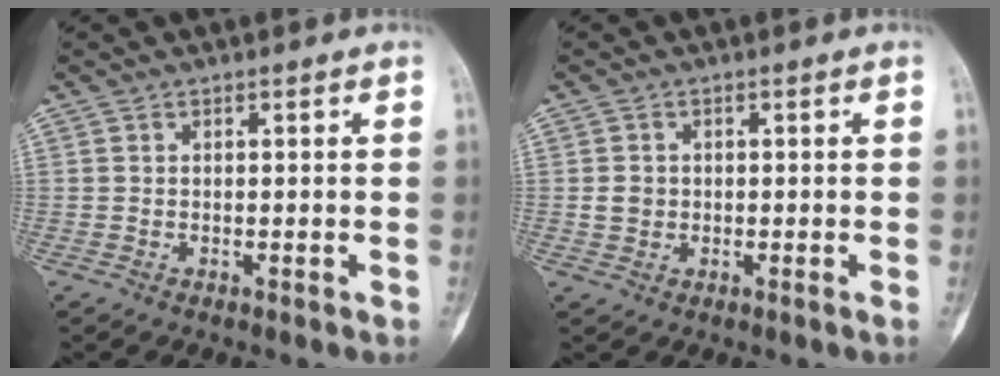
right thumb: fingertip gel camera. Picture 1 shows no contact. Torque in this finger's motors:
{"motor_torque": [0.34, 0.66, 0.15, -0.40, 0.17]}